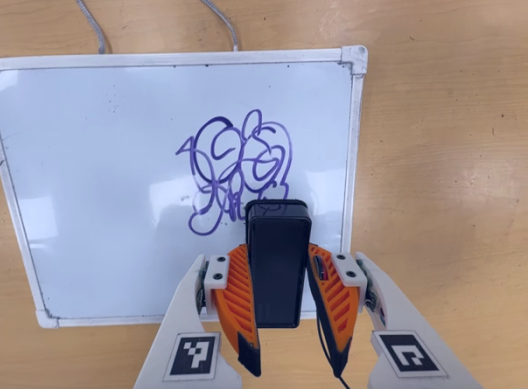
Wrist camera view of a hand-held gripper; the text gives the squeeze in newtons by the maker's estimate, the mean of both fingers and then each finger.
{"total": 4.4, "left": 2.9, "right": 6.0}